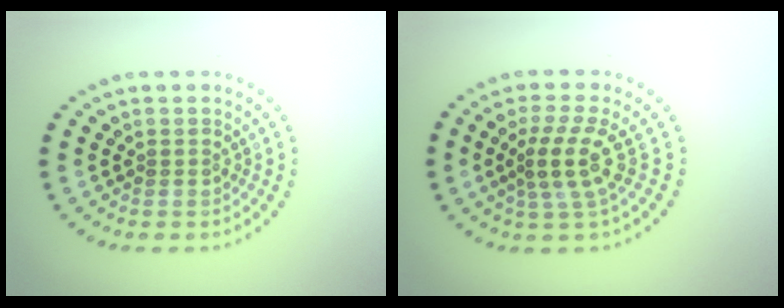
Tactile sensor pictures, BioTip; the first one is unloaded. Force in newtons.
{"total": 3.4, "press": 2.5, "slide": 2.3}